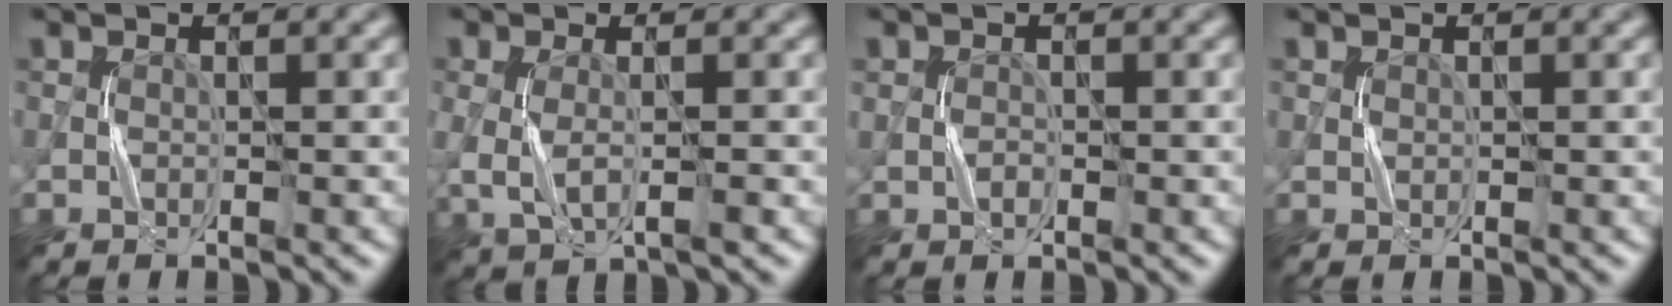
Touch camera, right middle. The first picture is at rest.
{"total": 2.6, "force": [0.1, 1.3, 2.3], "torque": [-0.058, -0.003, 0.001]}
{"total": 0.6, "force": [-0.1, 0.5, 0.2], "torque": [-0.001, 0.003, -0.003]}
{"total": 0.6, "force": [0.2, 0.5, 0.2], "torque": [-0.002, 0.001, 0.006]}